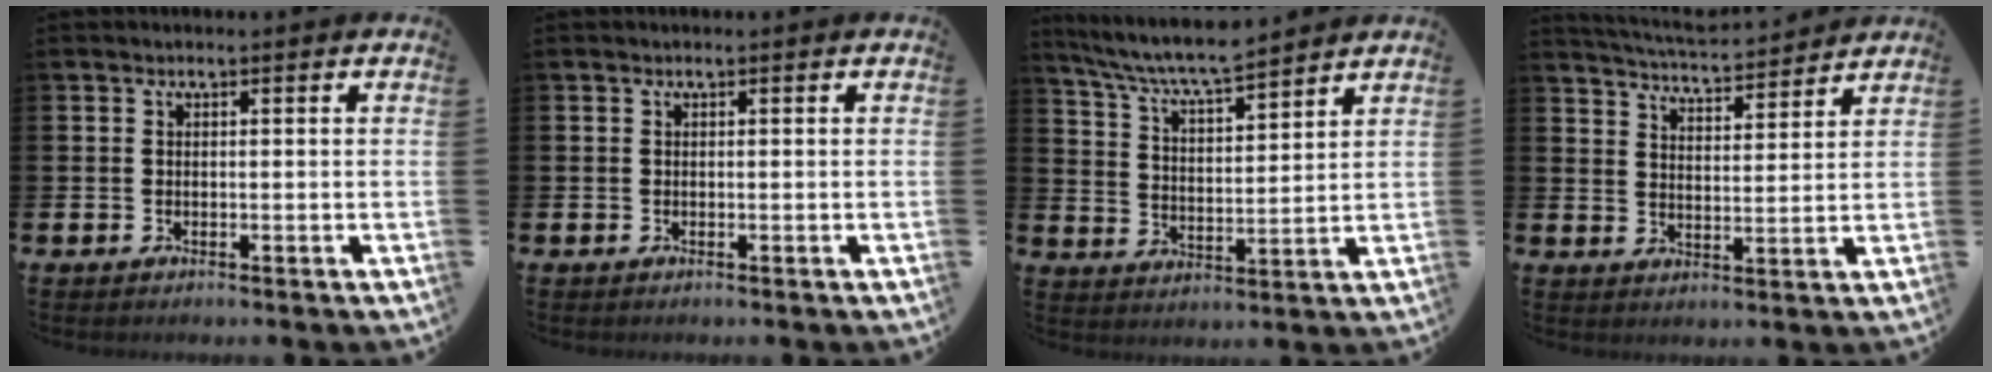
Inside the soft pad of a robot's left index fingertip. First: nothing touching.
{"total": 0.0}
{"total": 7.2, "force": [6.8, 0.5, 2.3], "torque": [-0.074, -0.040, 0.119]}
{"total": 5.3, "force": [5.2, 0.1, 0.6], "torque": [-0.035, -0.037, 0.092]}